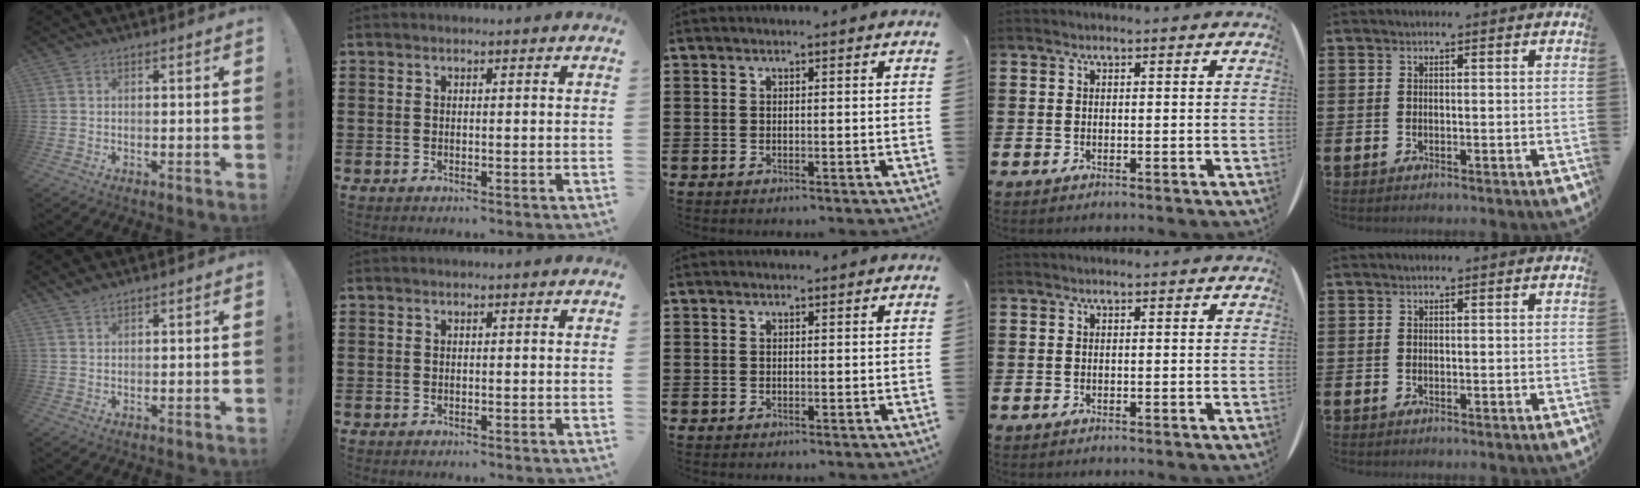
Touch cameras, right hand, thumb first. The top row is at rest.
{"thumb": {"total": 1.6, "force": [1.4, 0.2, 0.7], "torque": [-0.018, -0.003, 0.027]}}